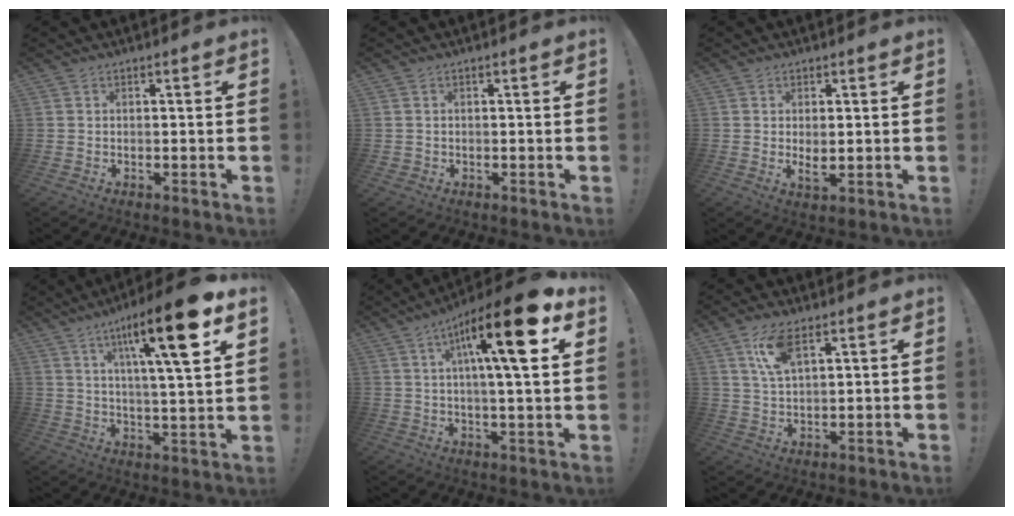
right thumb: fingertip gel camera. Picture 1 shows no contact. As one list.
[{"total": 1.0, "force": [0.0, 1.0, 0.2], "torque": [-0.002, 0.002, 0.000]}, {"total": 3.4, "force": [0.5, 1.5, 3.0], "torque": [-0.047, -0.007, 0.007]}, {"total": 18.4, "force": [8.7, 3.1, 15.9], "torque": [-0.246, -0.040, 0.119]}, {"total": 17.7, "force": [6.0, 3.4, 16.4], "torque": [-0.261, -0.019, 0.075]}, {"total": 8.7, "force": [4.6, 3.5, 6.5], "torque": [-0.120, -0.005, 0.084]}]